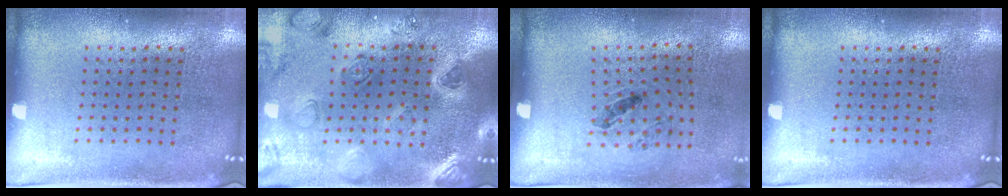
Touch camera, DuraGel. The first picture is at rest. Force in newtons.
{"total": 2.2, "press": 2.2, "slide": 0.3}
{"total": 1.2, "press": 0.7, "slide": 0.9}
{"total": 0.0}